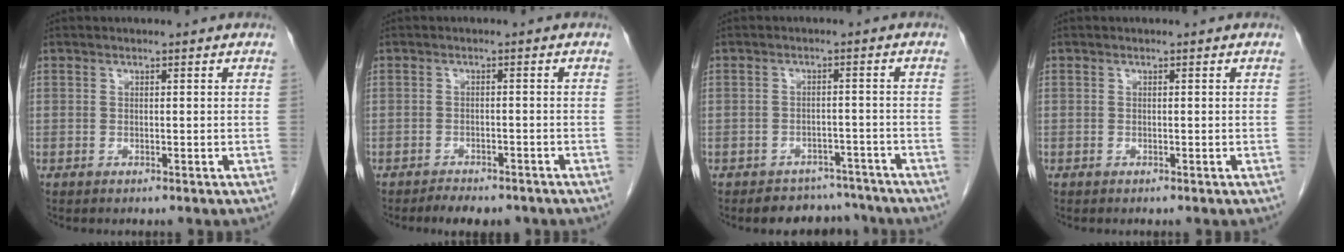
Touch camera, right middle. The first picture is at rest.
{"total": 5.3, "force": [-4.4, 2.0, 2.1], "torque": [-0.028, 0.001, -0.058]}
{"total": 5.9, "force": [-5.2, 2.8, -0.3], "torque": [0.020, 0.018, -0.069]}
{"total": 0.0}